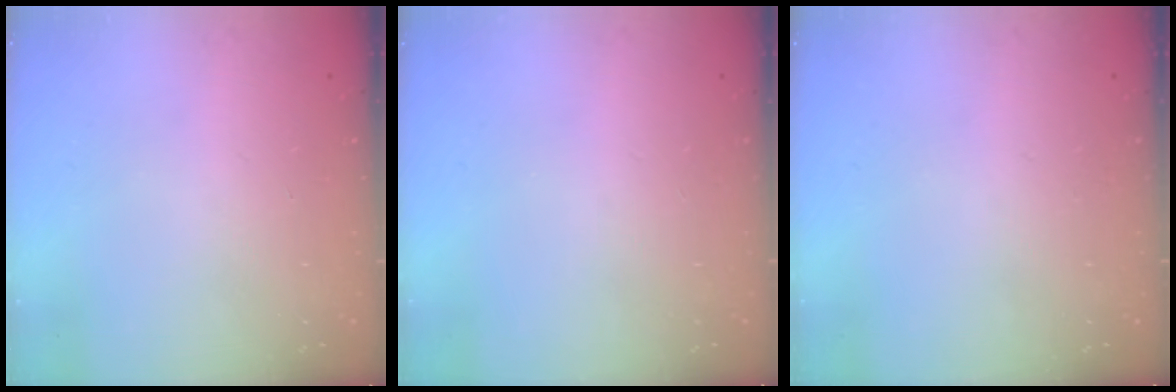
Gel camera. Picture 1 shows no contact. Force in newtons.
{"total": 0.0}
{"total": 0.0}